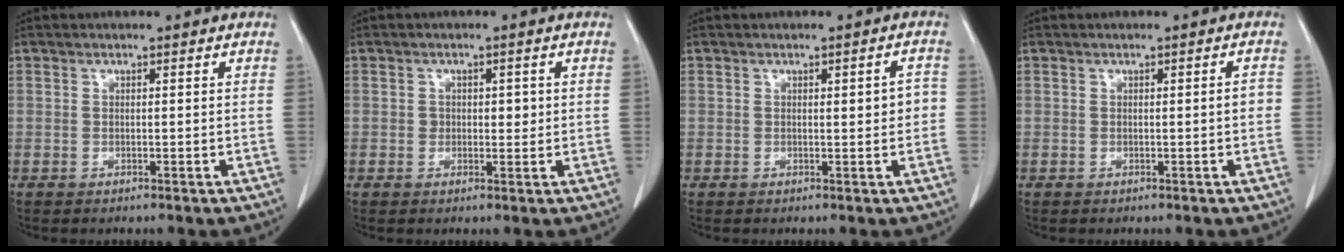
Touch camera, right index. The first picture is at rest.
{"total": 2.4, "force": [0.3, 1.8, 1.6], "torque": [-0.021, 0.005, 0.006]}
{"total": 2.7, "force": [0.1, 0.9, 2.5], "torque": [-0.028, 0.005, 0.003]}
{"total": 1.4, "force": [-0.1, 0.2, 1.4], "torque": [-0.018, 0.001, 0.001]}